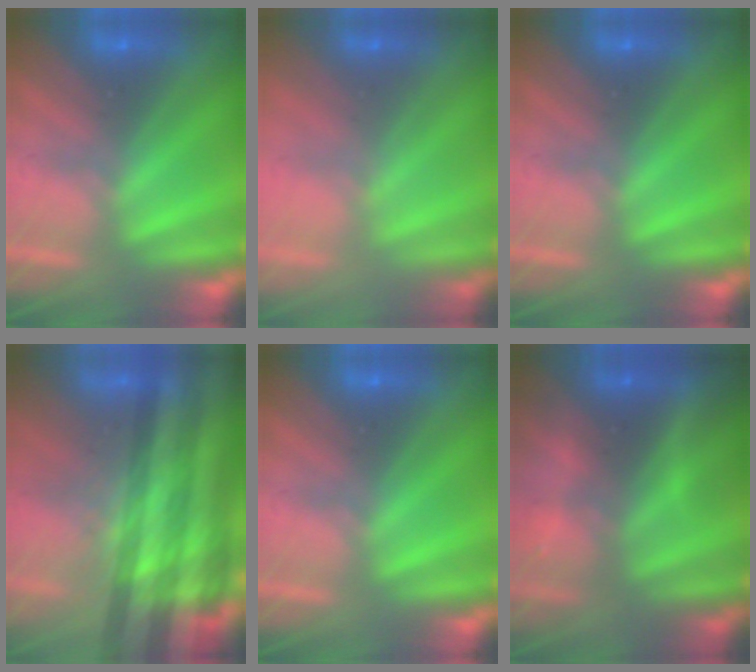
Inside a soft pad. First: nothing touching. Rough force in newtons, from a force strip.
{"total": 2.0}
{"total": 0.0}
{"total": 8.3}
{"total": 0.0}
{"total": 5.7}